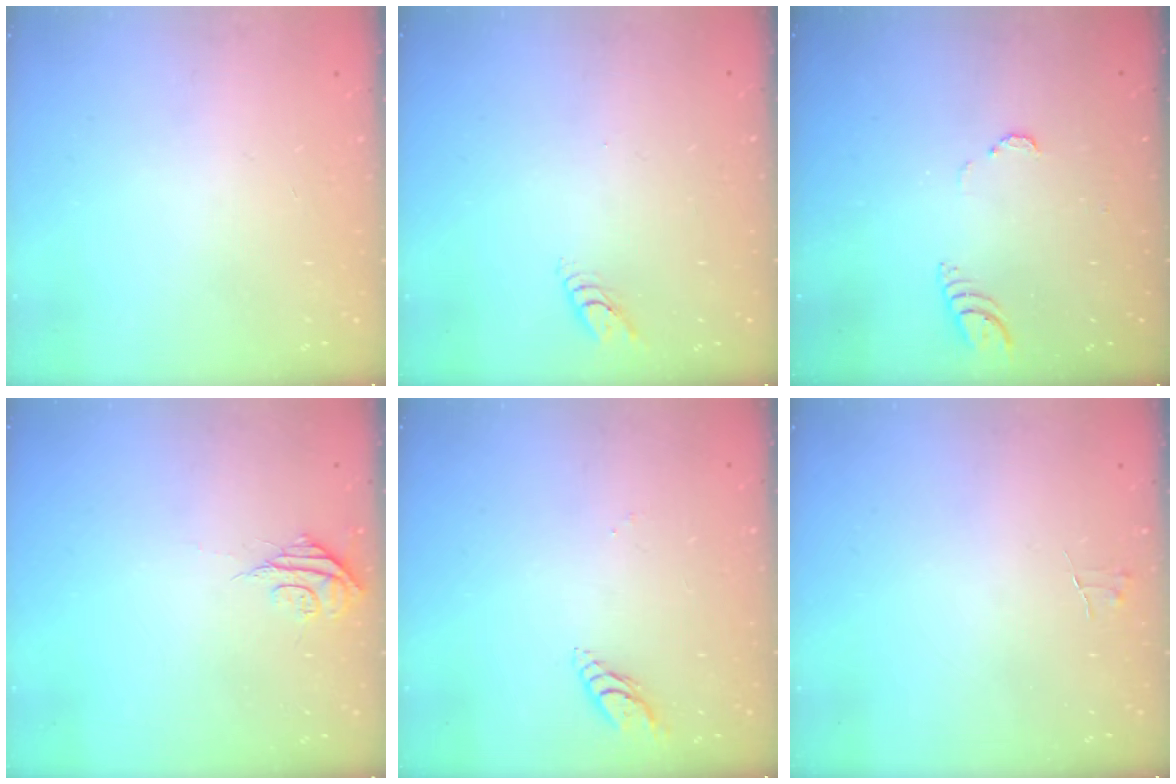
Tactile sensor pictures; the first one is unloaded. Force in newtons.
{"total": 3.3, "press": 3.3, "slide": 0.3}
{"total": 3.4, "press": 3.4, "slide": 0.4}
{"total": 5.6, "press": 5.6, "slide": 0.4}
{"total": 4.7, "press": 4.7, "slide": 0.1}
{"total": 3.9, "press": 3.9, "slide": 0.4}